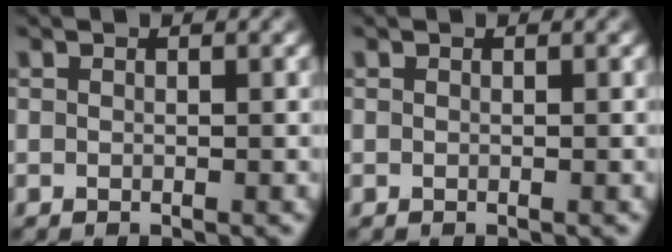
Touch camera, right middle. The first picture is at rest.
{"total": 0.0}